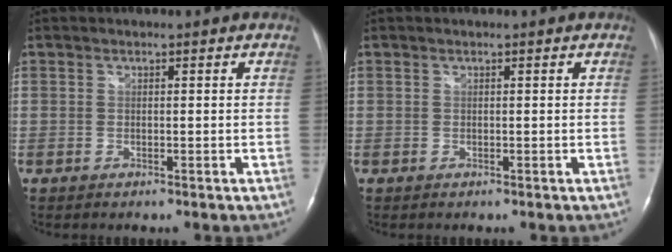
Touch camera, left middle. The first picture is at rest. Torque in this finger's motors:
{"motor_torque": [-0.08, -0.01, 0.00, -0.01]}